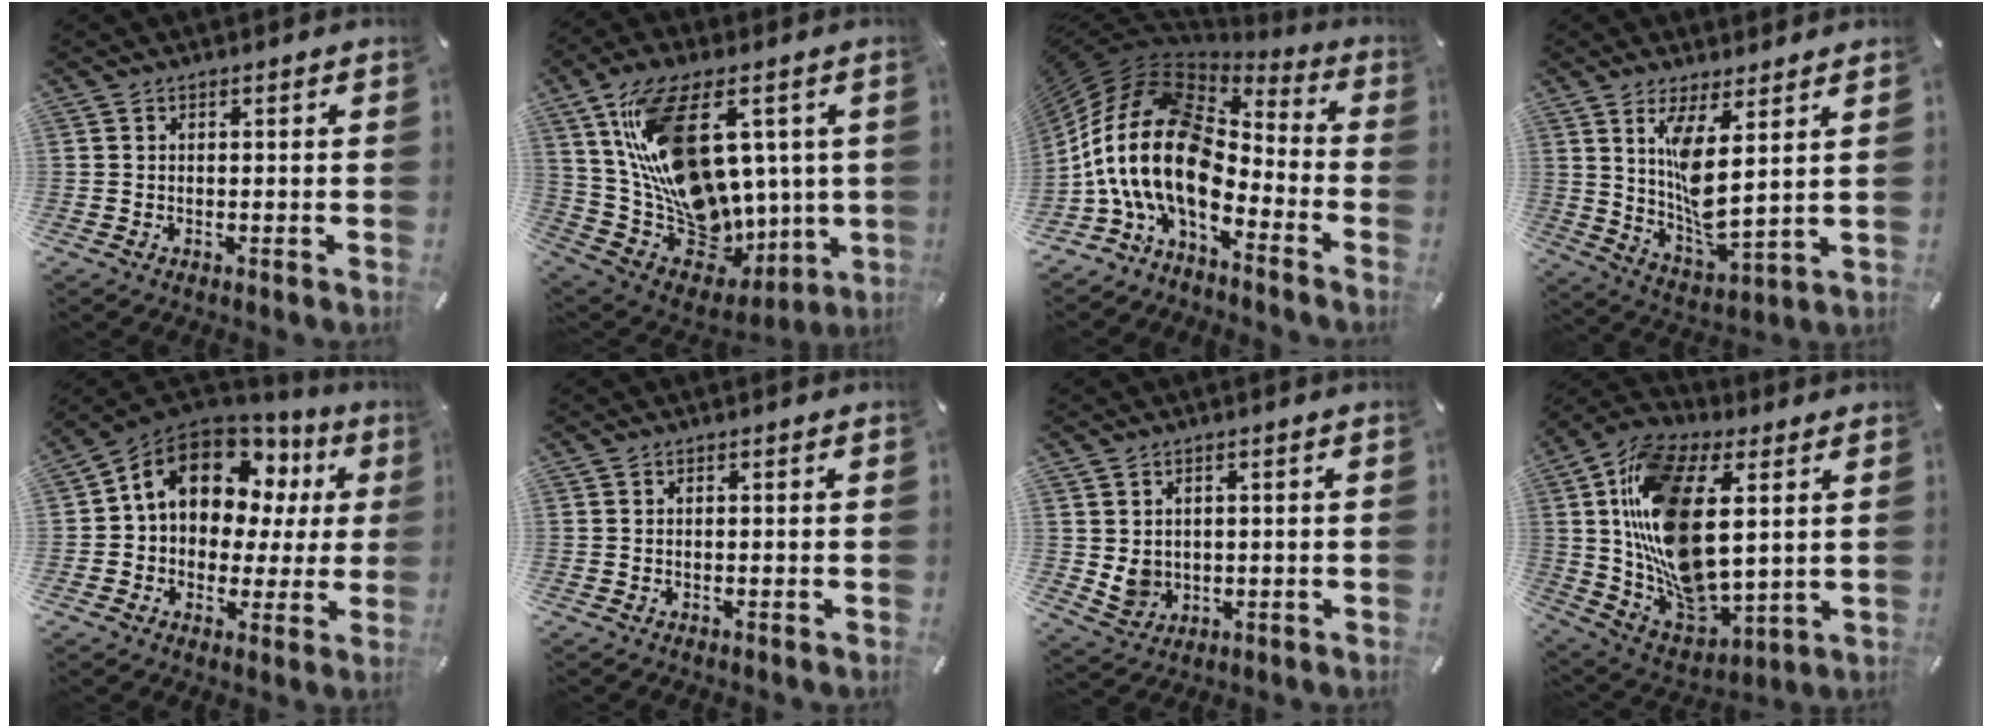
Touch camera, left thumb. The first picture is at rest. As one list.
[{"total": 22.7, "force": [8.6, 13.8, 15.8], "torque": [-0.299, -0.069, 0.159]}, {"total": 20.4, "force": [-5.1, 12.0, 15.7], "torque": [-0.354, 0.006, -0.094]}, {"total": 10.3, "force": [4.3, 3.0, 8.9], "torque": [-0.181, -0.036, 0.074]}, {"total": 14.4, "force": [6.7, 10.2, 7.7], "torque": [-0.149, -0.033, 0.126]}, {"total": 0.0}, {"total": 5.1, "force": [1.2, 4.8, 1.4], "torque": [-0.031, -0.005, 0.022]}, {"total": 22.2, "force": [5.4, 13.4, 16.9], "torque": [-0.363, -0.031, 0.099]}]